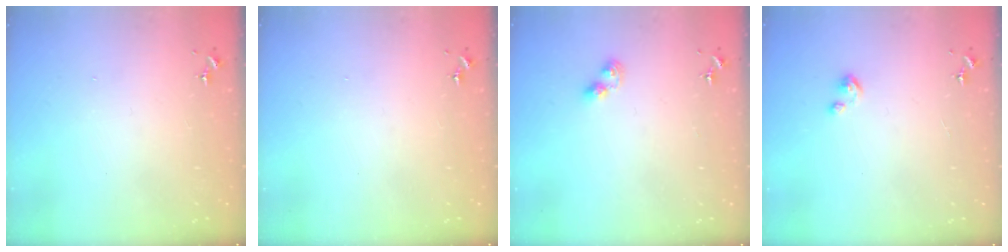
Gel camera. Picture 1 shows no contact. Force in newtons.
{"total": 0.0}
{"total": 3.9, "press": 3.8, "slide": 0.5}
{"total": 3.3, "press": 3.3, "slide": 0.3}